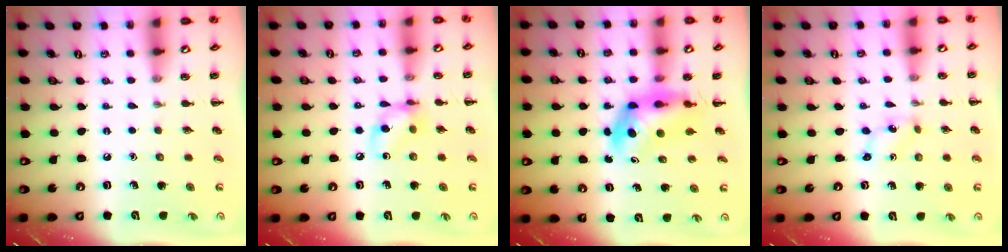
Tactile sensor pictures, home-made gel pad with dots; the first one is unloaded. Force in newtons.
{"total": 8.5, "press": 8.5, "slide": 0.7}
{"total": 5.4, "press": 5.2, "slide": 1.4}
{"total": 0.8, "press": 0.8, "slide": 0.3}